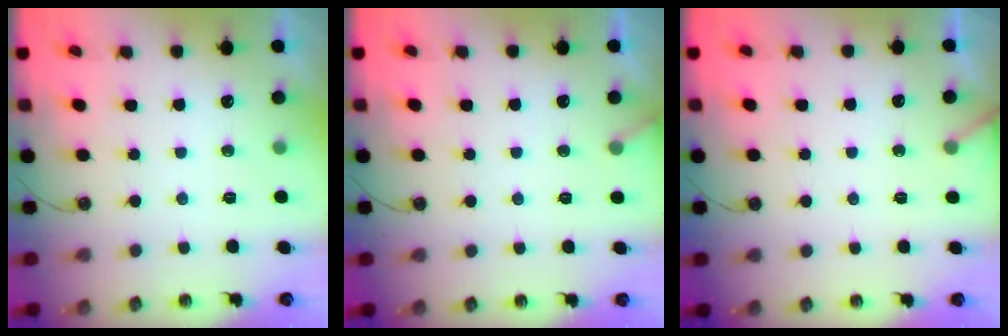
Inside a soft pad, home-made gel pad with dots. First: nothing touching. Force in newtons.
{"total": 4.9, "press": 4.8, "slide": 0.4}
{"total": 2.7, "press": 2.7, "slide": 0.2}